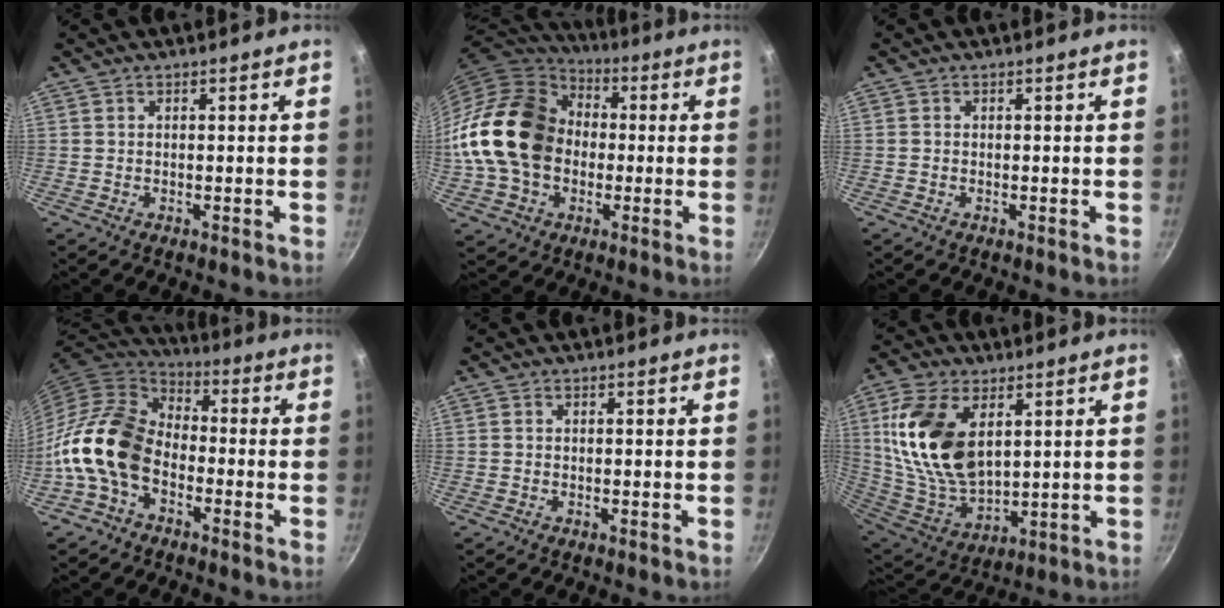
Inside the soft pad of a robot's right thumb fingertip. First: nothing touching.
{"total": 20.8, "force": [-0.1, 16.2, 13.0], "torque": [-0.222, 0.041, -0.005]}
{"total": 0.0}
{"total": 14.9, "force": [-4.6, 10.1, 10.0], "torque": [-0.157, 0.049, -0.112]}
{"total": 0.0}
{"total": 19.1, "force": [5.5, 11.1, 14.5], "torque": [-0.271, -0.028, 0.119]}